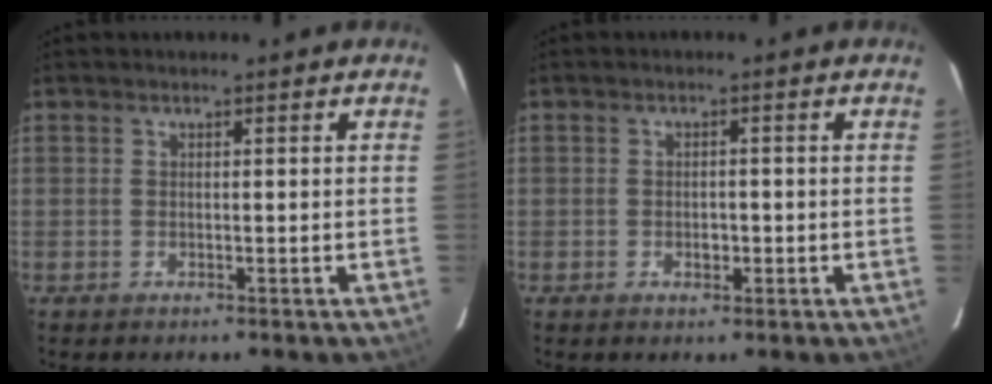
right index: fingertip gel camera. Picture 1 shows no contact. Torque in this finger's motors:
{"motor_torque": [0.07, 0.07, 0.02, -0.01]}